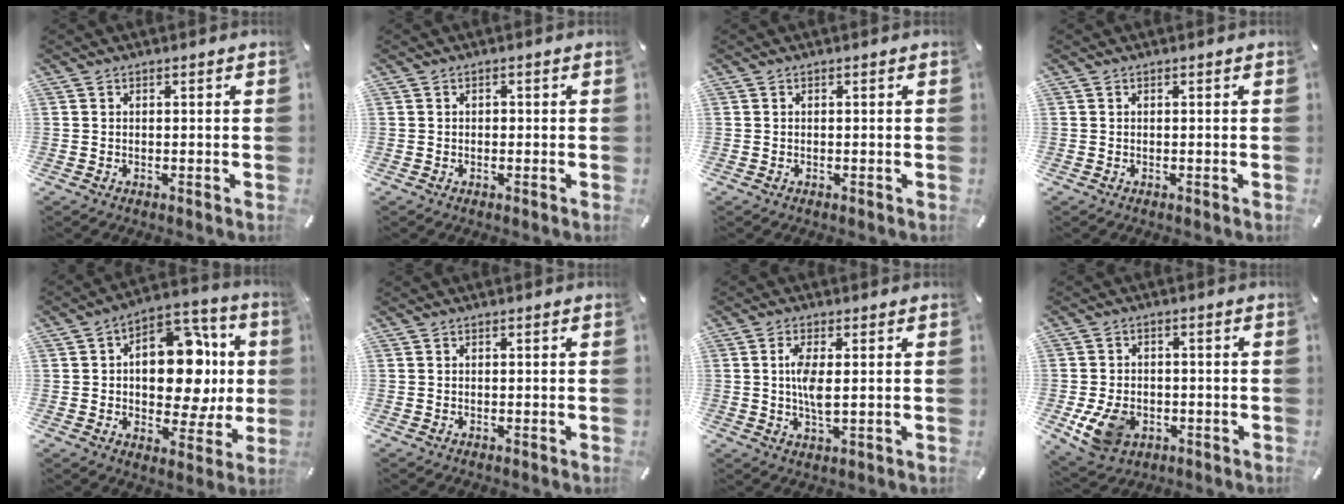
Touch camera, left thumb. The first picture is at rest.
{"total": 0.6, "force": [-0.2, 0.5, 0.3], "torque": [-0.004, 0.003, -0.006]}
{"total": 0.0}
{"total": 0.0}
{"total": 18.5, "force": [1.6, 11.5, 14.4], "torque": [-0.190, -0.008, 0.027]}
{"total": 0.0}
{"total": 5.8, "force": [0.5, 1.8, 5.5], "torque": [-0.127, -0.006, 0.000]}
{"total": 9.2, "force": [-2.8, 6.9, 5.4], "torque": [-0.108, 0.004, -0.050]}